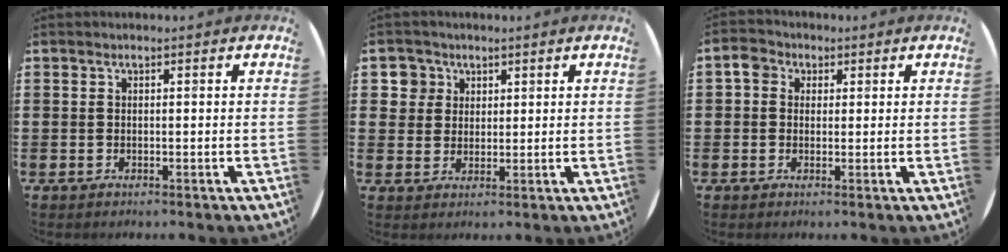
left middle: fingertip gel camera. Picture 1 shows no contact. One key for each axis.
{"total": 3.5, "fx": 1.8, "fy": 3.0, "fz": 0.1, "tx": -0.001, "ty": 0.005, "tz": 0.032}
{"total": 2.2, "fx": 1.0, "fy": 1.8, "fz": 0.7, "tx": -0.011, "ty": 0.006, "tz": 0.016}